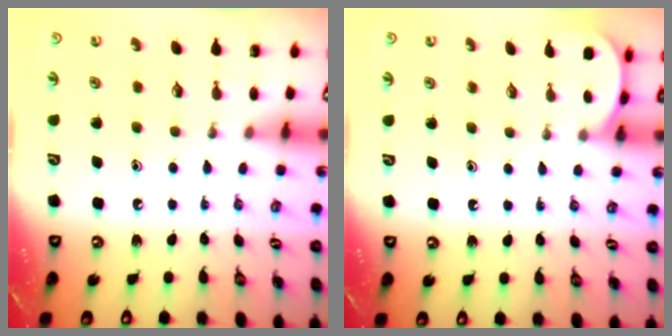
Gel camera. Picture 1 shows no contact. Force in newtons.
{"total": 0.7, "press": 0.7, "slide": 0.1}